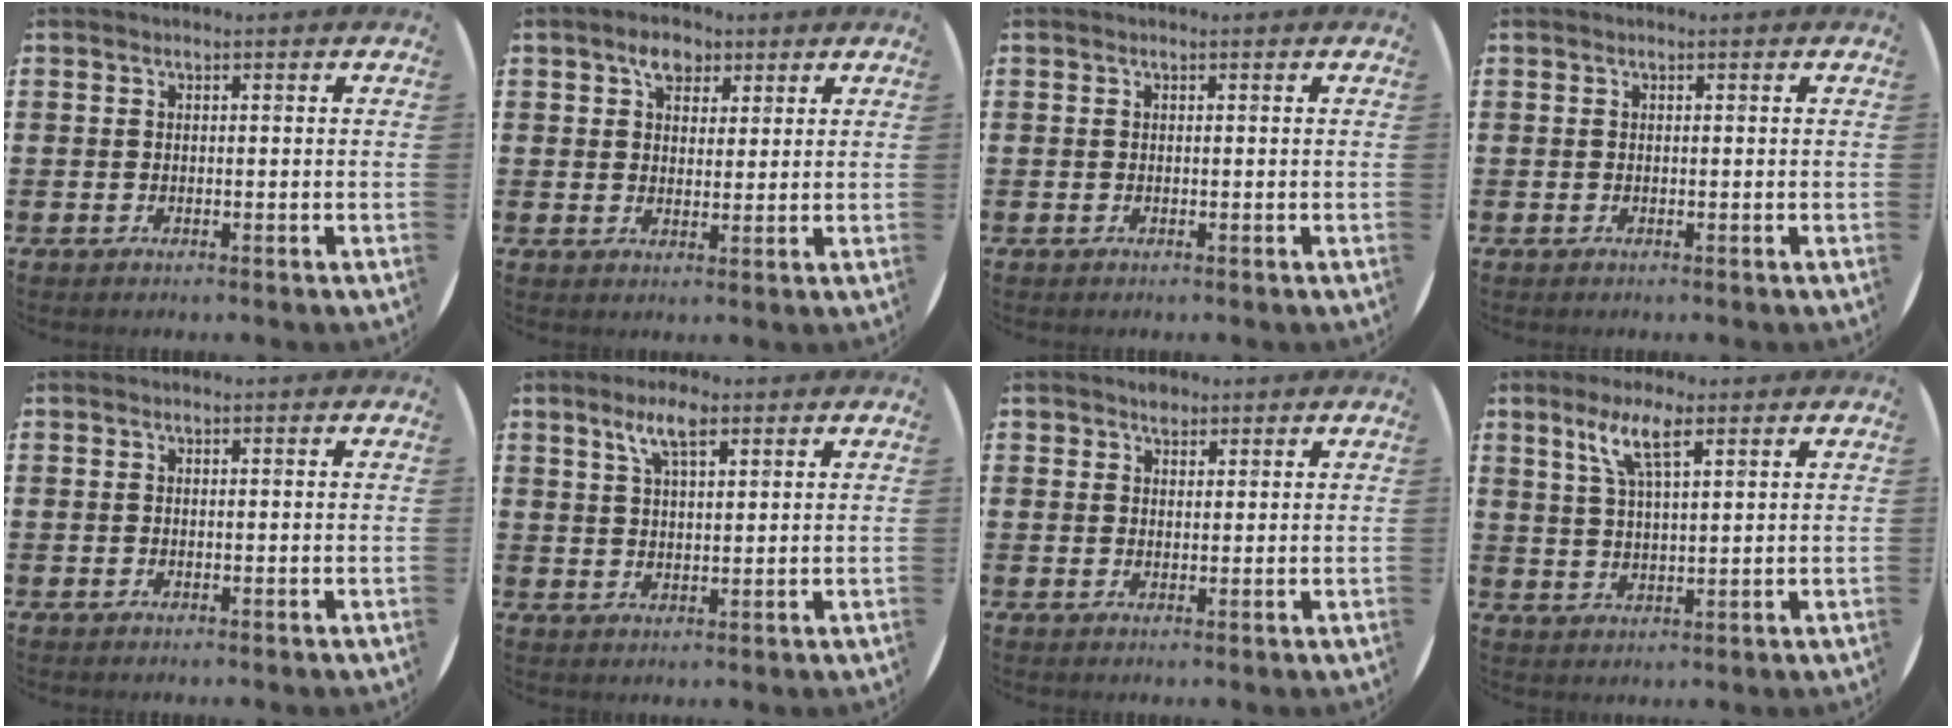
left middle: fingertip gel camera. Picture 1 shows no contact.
{"total": 4.2, "force": [2.8, 2.6, 1.7], "torque": [-0.017, 0.002, 0.047]}
{"total": 0.0}
{"total": 0.0}
{"total": 0.0}
{"total": 5.0, "force": [3.2, 1.7, 3.4], "torque": [-0.060, 0.002, 0.052]}
{"total": 1.0, "force": [0.9, 0.4, 0.0], "torque": [0.008, 0.000, 0.015]}
{"total": 5.9, "force": [3.7, 1.3, 4.4], "torque": [-0.096, 0.009, 0.063]}